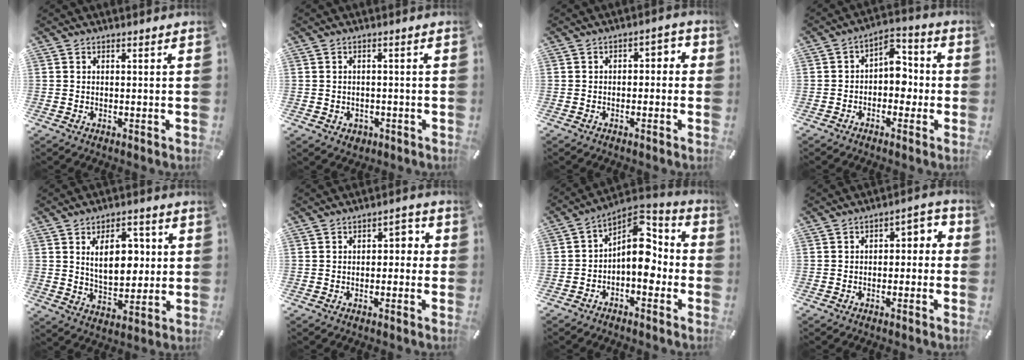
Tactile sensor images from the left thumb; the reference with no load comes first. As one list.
[{"total": 2.4, "force": [-0.6, 2.2, 0.6], "torque": [-0.005, 0.001, -0.016]}, {"total": 3.0, "force": [-1.8, 1.8, 1.6], "torque": [-0.029, 0.018, -0.037]}, {"total": 7.9, "force": [-0.8, 5.8, 5.3], "torque": [-0.067, 0.008, -0.019]}, {"total": 12.0, "force": [2.7, 7.5, 8.9], "torque": [-0.138, 0.001, 0.043]}, {"total": 3.4, "force": [-0.8, 2.3, 2.4], "torque": [-0.025, 0.007, -0.027]}, {"total": 10.6, "force": [-0.5, 7.1, 7.9], "torque": [-0.094, -0.017, -0.013]}, {"total": 3.9, "force": [-1.8, 2.6, 2.3], "torque": [-0.035, 0.015, -0.041]}]